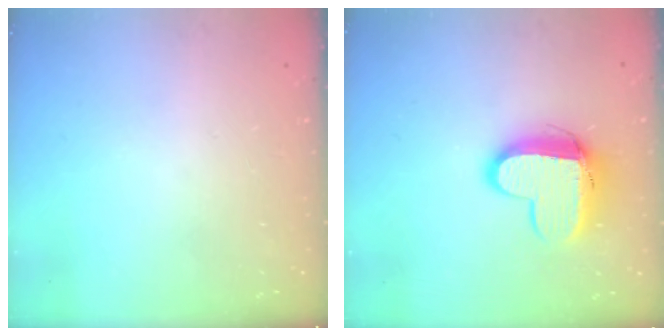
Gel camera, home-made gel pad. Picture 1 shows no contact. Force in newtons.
{"total": 12.0, "press": 11.9, "slide": 1.2}